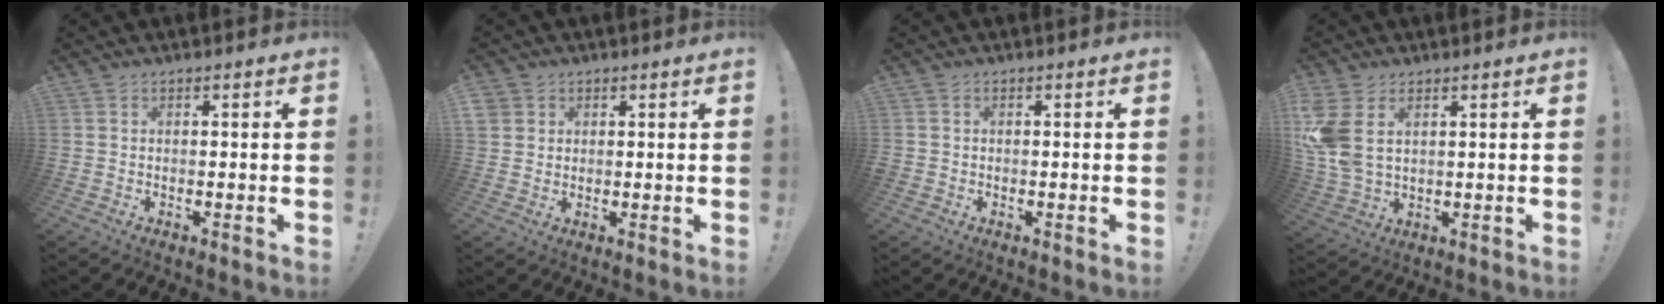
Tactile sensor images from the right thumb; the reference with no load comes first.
{"total": 3.6, "force": [1.9, 3.0, 0.6], "torque": [-0.005, -0.006, 0.035]}
{"total": 1.0, "force": [-0.4, 0.9, 0.1], "torque": [-0.002, 0.003, -0.007]}
{"total": 9.0, "force": [3.2, 5.8, 6.2], "torque": [-0.127, -0.018, 0.063]}